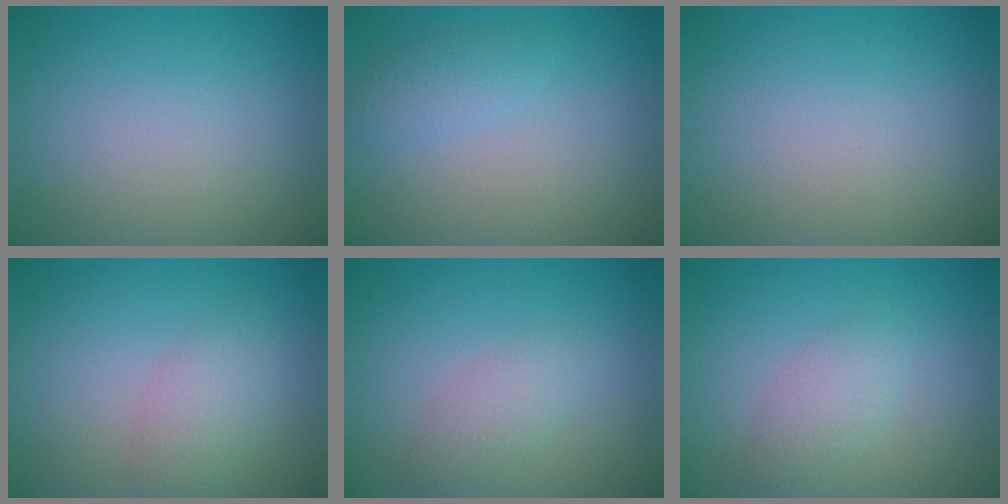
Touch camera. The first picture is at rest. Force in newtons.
{"total": 1.7, "press": 1.7, "slide": 0.1}
{"total": 0.0}
{"total": 3.0, "press": 3.0, "slide": 0.2}
{"total": 2.0, "press": 2.0, "slide": 0.1}
{"total": 2.2, "press": 2.2, "slide": 0.0}